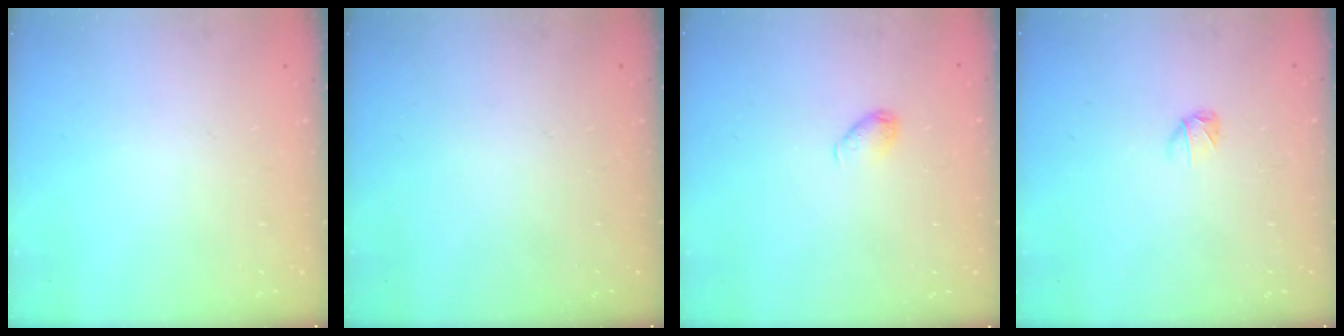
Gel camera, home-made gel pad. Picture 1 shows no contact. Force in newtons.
{"total": 0.0}
{"total": 4.9, "press": 4.9, "slide": 0.6}
{"total": 3.0, "press": 3.0, "slide": 0.5}